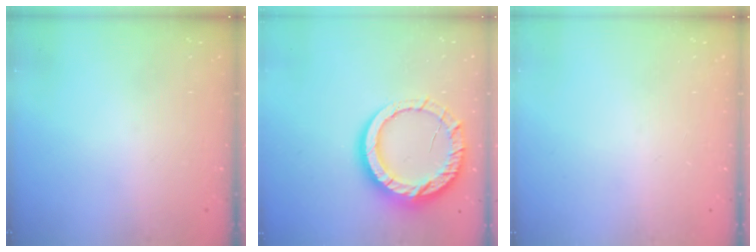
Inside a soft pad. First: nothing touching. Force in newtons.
{"total": 13.7, "press": 13.7, "slide": 1.3}
{"total": 0.0}